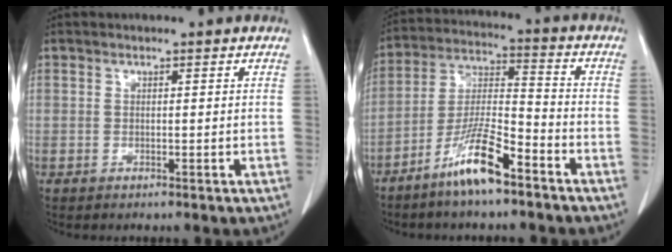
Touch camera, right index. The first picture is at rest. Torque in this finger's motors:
{"motor_torque": [1.03, -0.91, 0.53, 0.16]}